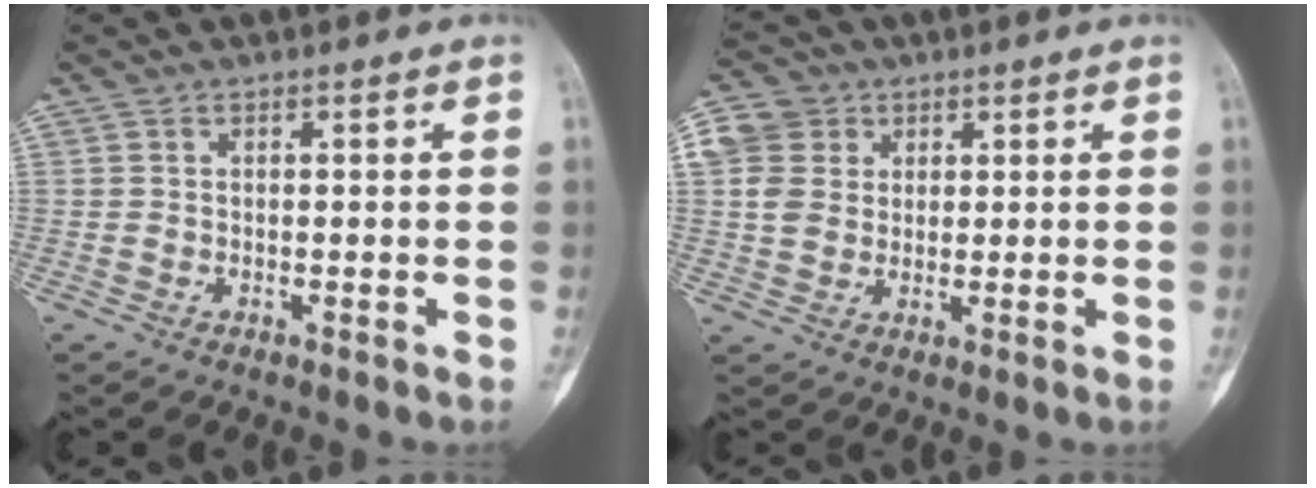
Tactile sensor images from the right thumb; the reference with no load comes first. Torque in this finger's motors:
{"motor_torque": [-0.01, 0.02, 0.32, -0.28, 0.00]}